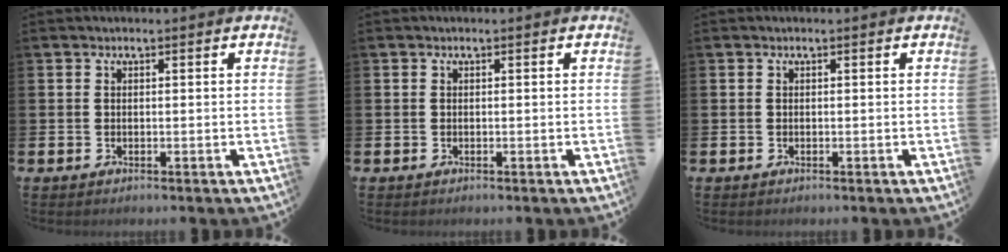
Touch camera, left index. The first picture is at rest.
{"total": 0.0}
{"total": 0.0}